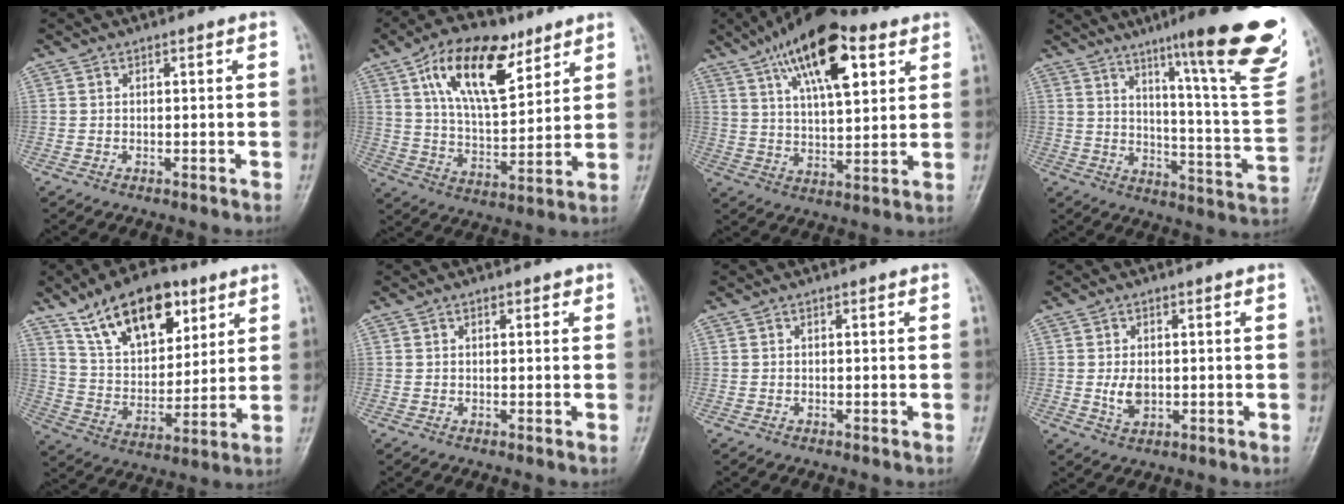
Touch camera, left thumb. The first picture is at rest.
{"total": 16.9, "force": [8.7, 7.9, 12.1], "torque": [-0.172, -0.033, 0.156]}
{"total": 17.7, "force": [8.6, 7.2, 13.6], "torque": [-0.197, -0.017, 0.143]}
{"total": 25.3, "force": [15.2, 3.0, 20.0], "torque": [-0.251, -0.070, 0.213]}
{"total": 17.9, "force": [10.4, 9.5, 11.1], "torque": [-0.134, -0.042, 0.185]}
{"total": 1.1, "force": [0.6, 0.7, 0.7], "torque": [-0.004, 0.000, 0.004]}
{"total": 0.0}
{"total": 3.8, "force": [-0.1, 2.4, 2.9], "torque": [-0.049, -0.006, 0.003]}